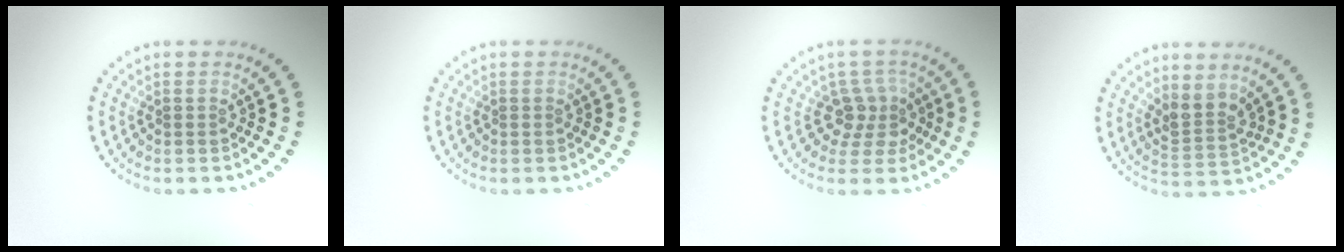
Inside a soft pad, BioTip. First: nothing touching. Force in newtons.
{"total": 0.0}
{"total": 2.8, "press": 2.2, "slide": 1.7}
{"total": 2.6, "press": 2.0, "slide": 1.7}